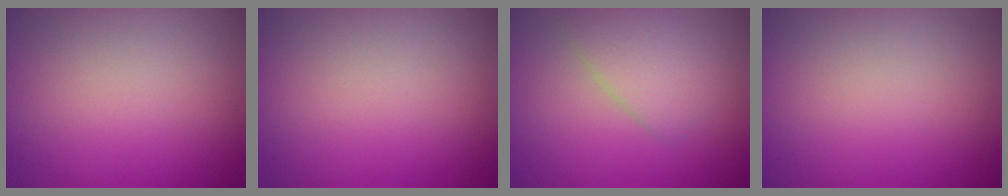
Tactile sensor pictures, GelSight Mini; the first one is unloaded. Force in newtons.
{"total": 0.0}
{"total": 2.8, "press": 2.7, "slide": 0.2}
{"total": 0.0}